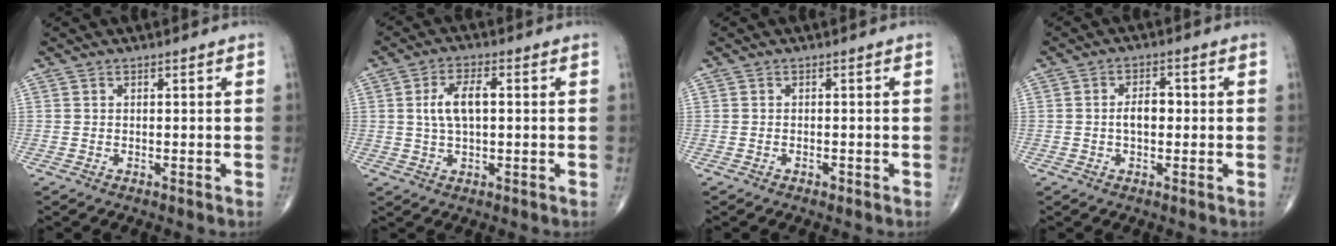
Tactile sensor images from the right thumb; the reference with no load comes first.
{"total": 6.7, "force": [0.8, 3.1, 5.8], "torque": [-0.117, 0.009, 0.013]}
{"total": 0.7, "force": [-0.4, 0.4, 0.4], "torque": [-0.006, 0.004, -0.006]}
{"total": 4.1, "force": [-0.2, 2.4, 3.3], "torque": [-0.055, 0.012, -0.007]}